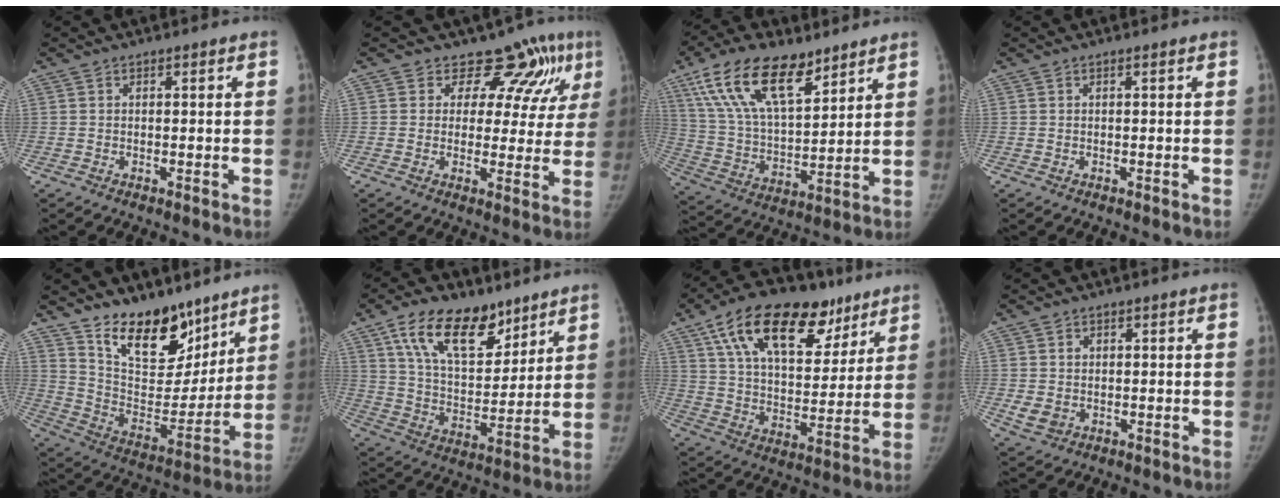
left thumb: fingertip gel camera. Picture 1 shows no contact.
{"total": 9.8, "force": [6.8, 6.0, 3.6], "torque": [0.001, -0.032, 0.066]}
{"total": 19.1, "force": [11.5, 8.6, 12.7], "torque": [-0.207, -0.038, 0.217]}
{"total": 0.0}
{"total": 19.0, "force": [13.3, 9.7, 9.5], "torque": [-0.094, -0.092, 0.229]}
{"total": 17.7, "force": [10.7, 9.4, 10.5], "torque": [-0.133, -0.049, 0.191]}
{"total": 24.6, "force": [13.8, 12.8, 15.9], "torque": [-0.224, -0.014, 0.229]}
{"total": 4.1, "force": [-0.2, 3.6, 2.0], "torque": [-0.022, -0.001, 0.005]}